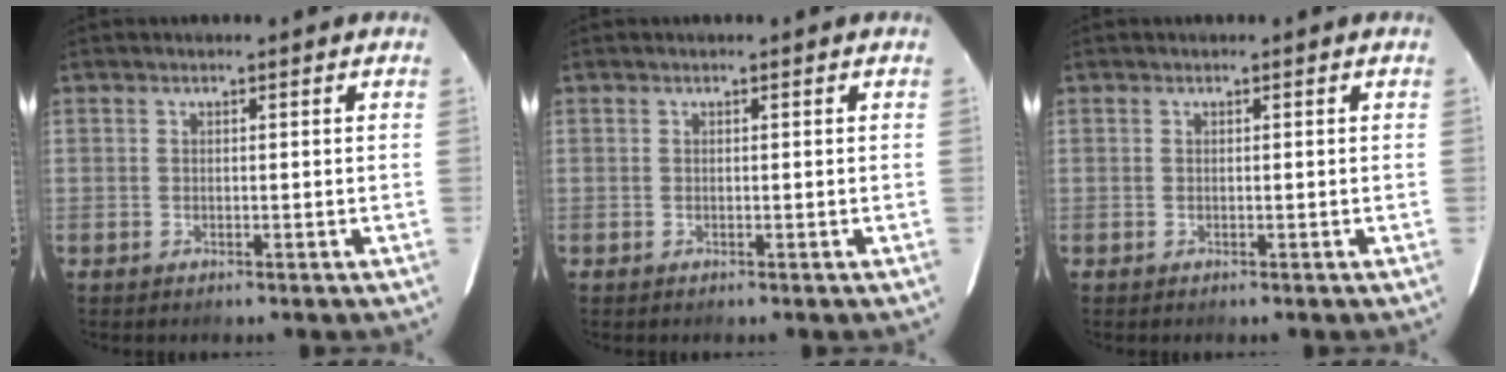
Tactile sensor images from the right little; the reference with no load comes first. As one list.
[{"total": 0.0}, {"total": 0.0}]